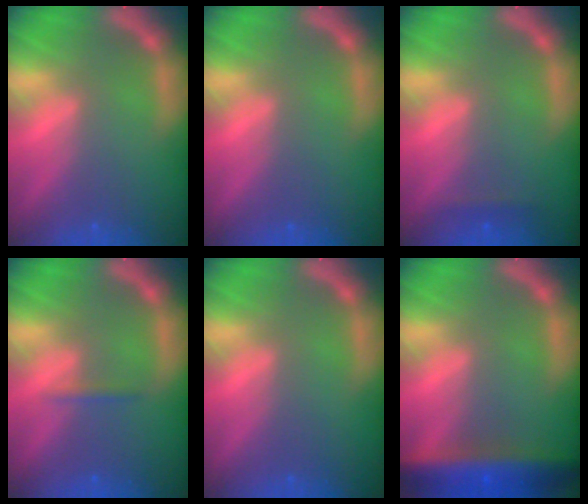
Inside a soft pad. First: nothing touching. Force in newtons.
{"total": 0.0}
{"total": 0.9}
{"total": 0.9}
{"total": 0.0}
{"total": 8.0}